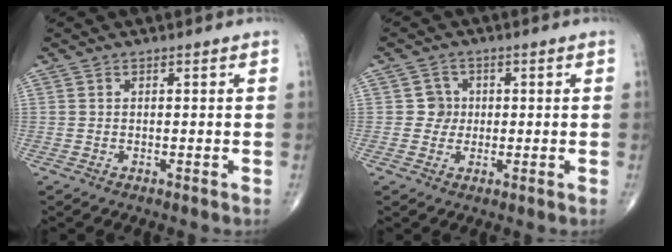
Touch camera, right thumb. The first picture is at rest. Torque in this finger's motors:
{"motor_torque": [-0.17, 0.09, 0.16, 0.07, -0.02]}